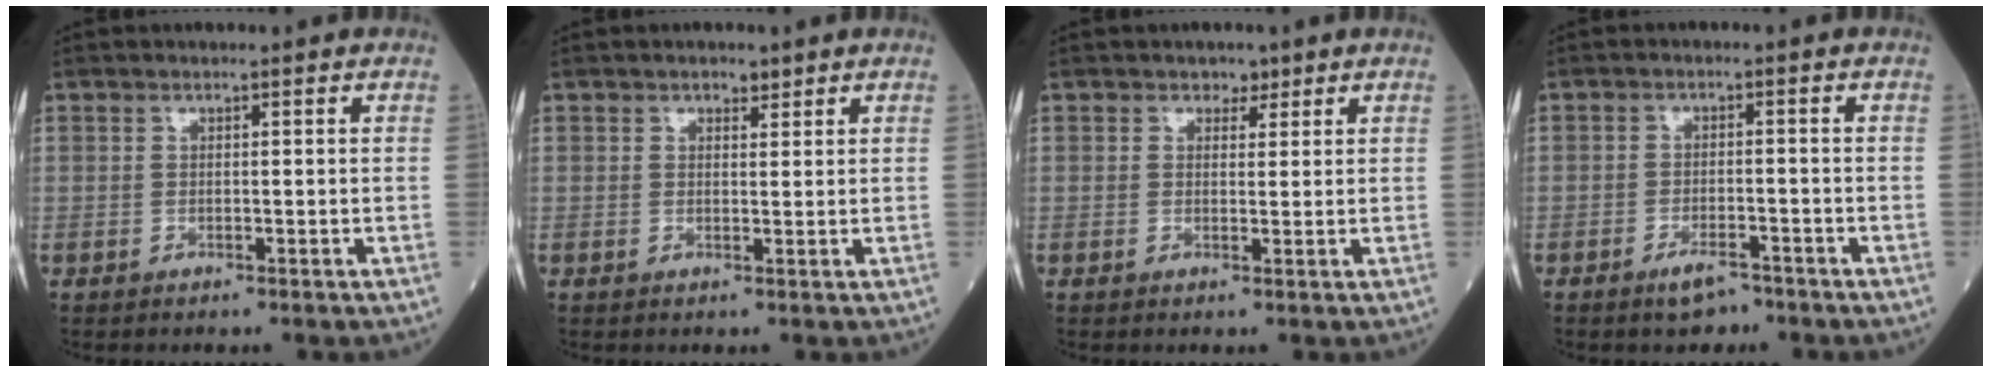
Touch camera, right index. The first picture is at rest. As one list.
[{"total": 1.3, "force": [1.0, 0.7, 0.5], "torque": [-0.007, -0.001, 0.013]}, {"total": 1.7, "force": [1.1, 1.2, 0.4], "torque": [0.001, -0.001, 0.013]}, {"total": 3.3, "force": [-2.5, 1.3, 1.7], "torque": [-0.032, 0.000, -0.039]}]